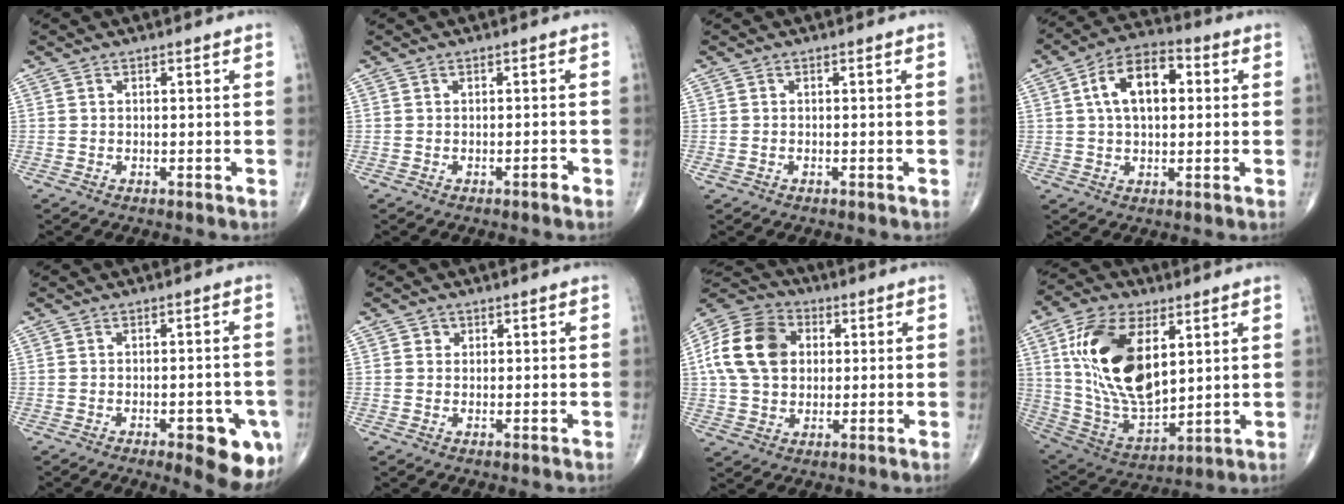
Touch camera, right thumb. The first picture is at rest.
{"total": 1.1, "force": [-0.7, 0.2, 0.8], "torque": [-0.013, 0.000, -0.011]}
{"total": 0.7, "force": [-0.2, 0.5, 0.4], "torque": [-0.014, 0.001, -0.001]}
{"total": 11.9, "force": [2.3, 6.8, 9.5], "torque": [-0.153, 0.021, 0.032]}
{"total": 10.6, "force": [-4.6, 3.8, 8.7], "torque": [-0.084, 0.009, -0.050]}
{"total": 1.2, "force": [0.4, 1.1, 0.2], "torque": [0.006, 0.000, 0.003]}
{"total": 15.3, "force": [2.5, 11.5, 9.8], "torque": [-0.170, 0.017, 0.038]}
{"total": 21.7, "force": [6.0, 11.6, 17.4], "torque": [-0.313, -0.025, 0.118]}